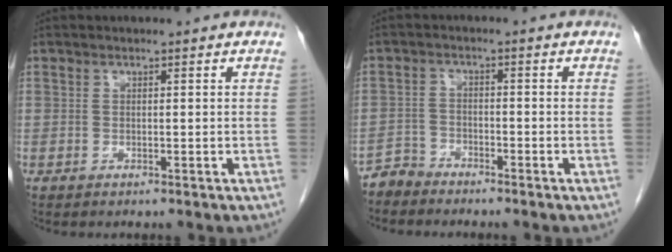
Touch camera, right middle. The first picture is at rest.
{"total": 2.8, "force": [-2.6, 0.7, -0.5], "torque": [0.013, -0.003, -0.054]}